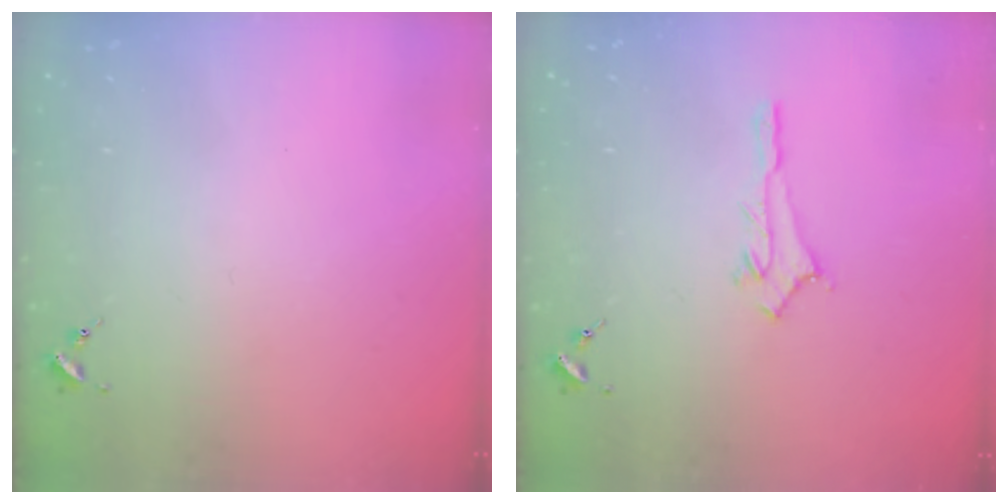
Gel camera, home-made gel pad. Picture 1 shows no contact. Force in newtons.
{"total": 2.9, "press": 2.8, "slide": 0.4}